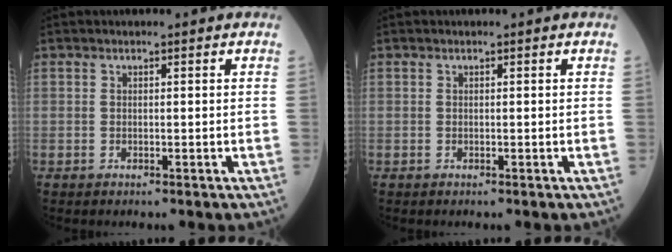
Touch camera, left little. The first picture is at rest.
{"total": 0.0}